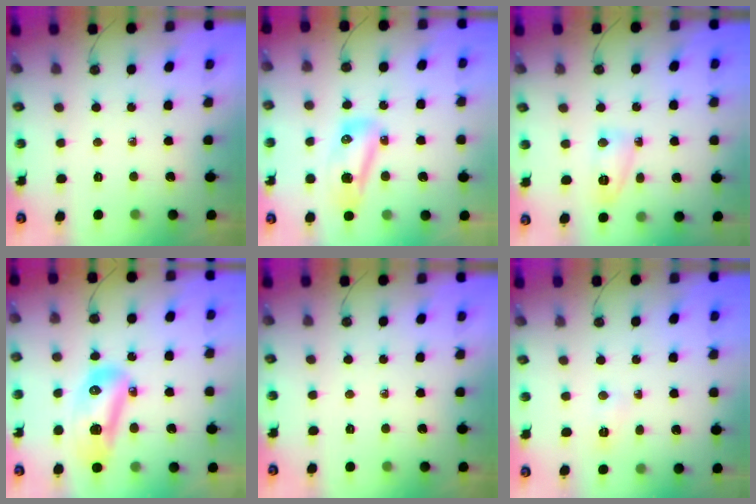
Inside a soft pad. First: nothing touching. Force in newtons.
{"total": 9.4, "press": 9.3, "slide": 1.6}
{"total": 5.2, "press": 5.1, "slide": 1.1}
{"total": 14.1, "press": 14.0, "slide": 1.7}
{"total": 0.0}
{"total": 3.4, "press": 1.8, "slide": 2.8}